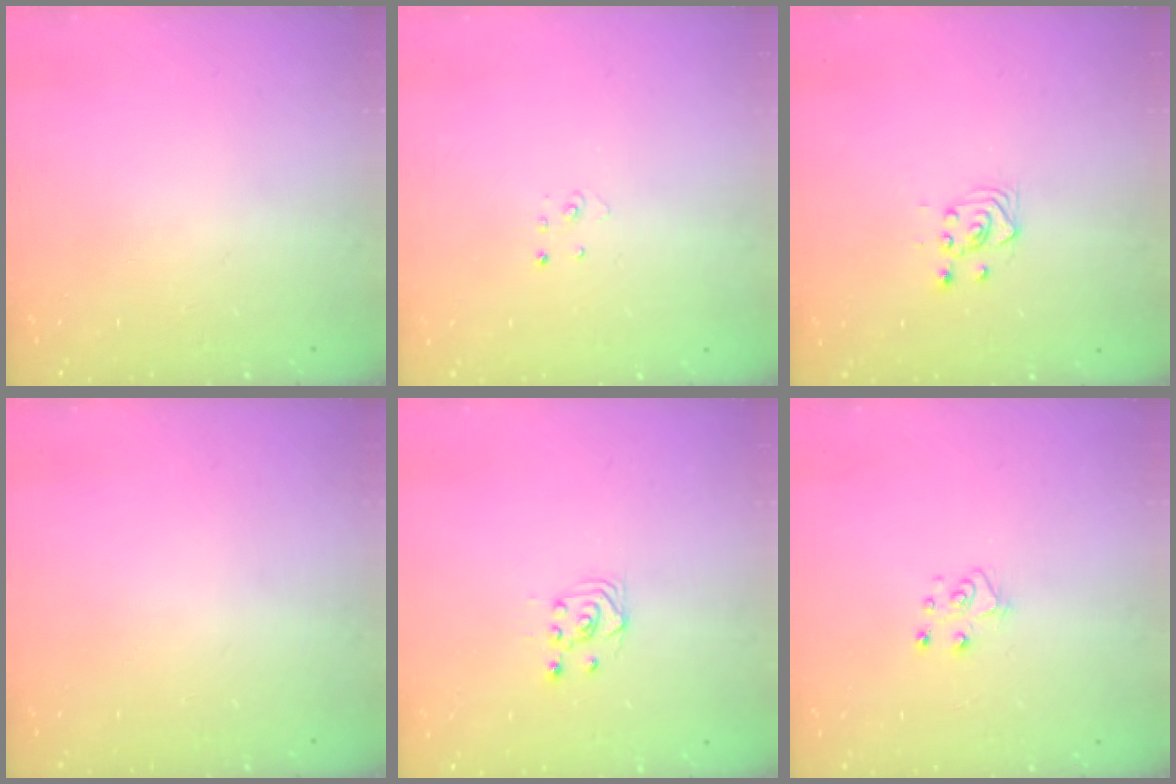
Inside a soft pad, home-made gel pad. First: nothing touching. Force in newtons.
{"total": 1.9, "press": 1.9, "slide": 0.2}
{"total": 3.6, "press": 3.4, "slide": 1.4}
{"total": 0.0}
{"total": 2.5, "press": 2.2, "slide": 1.2}
{"total": 6.3, "press": 6.3, "slide": 0.3}